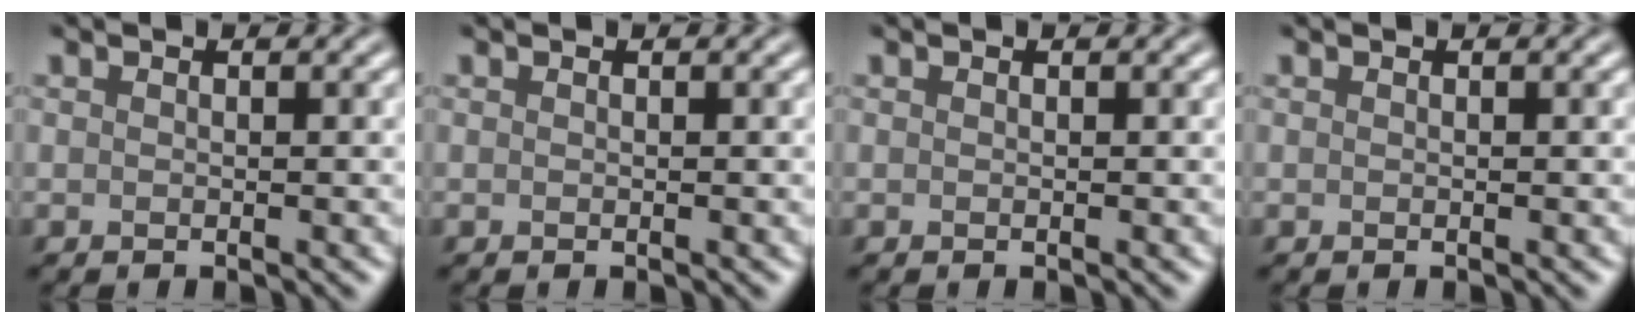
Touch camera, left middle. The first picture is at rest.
{"total": 0.0}
{"total": 0.0}
{"total": 0.0}